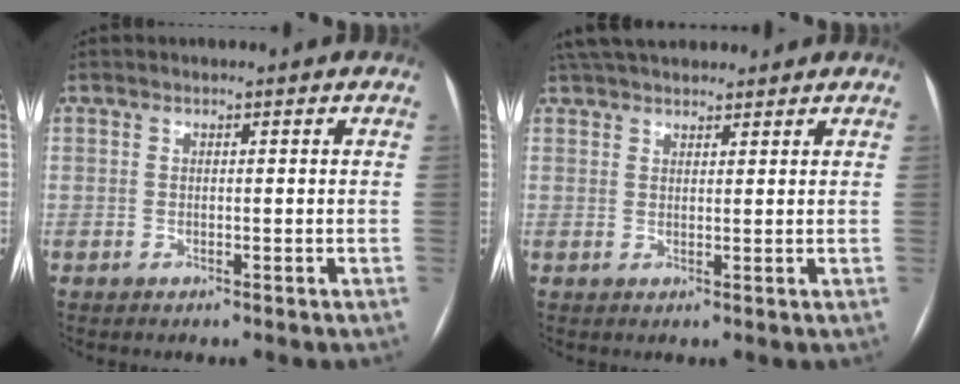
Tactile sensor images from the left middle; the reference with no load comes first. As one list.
[{"total": 9.9, "force": [8.6, 3.0, 3.9], "torque": [-0.058, 0.044, 0.138]}]